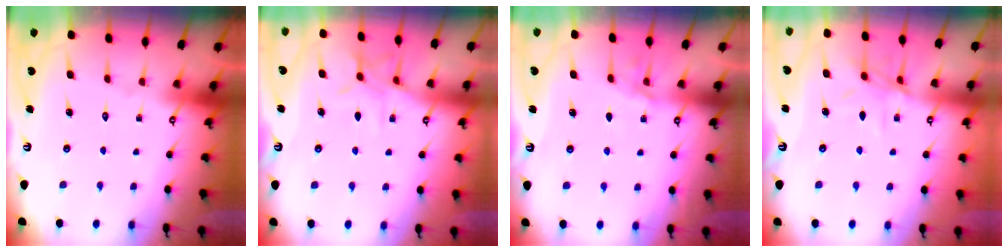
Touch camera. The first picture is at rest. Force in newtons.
{"total": 7.1, "press": 7.1, "slide": 0.5}
{"total": 2.6, "press": 2.6, "slide": 0.4}
{"total": 7.6, "press": 7.6, "slide": 0.2}